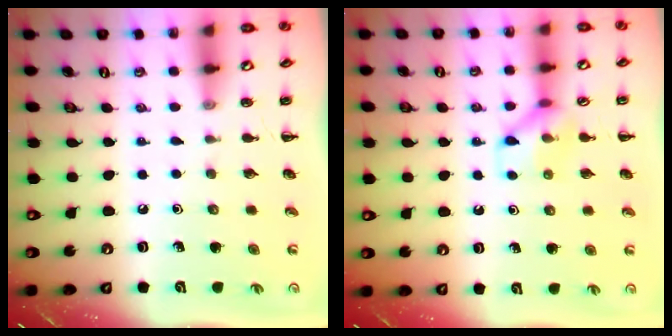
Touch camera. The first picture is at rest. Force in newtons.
{"total": 8.7, "press": 8.7, "slide": 0.3}